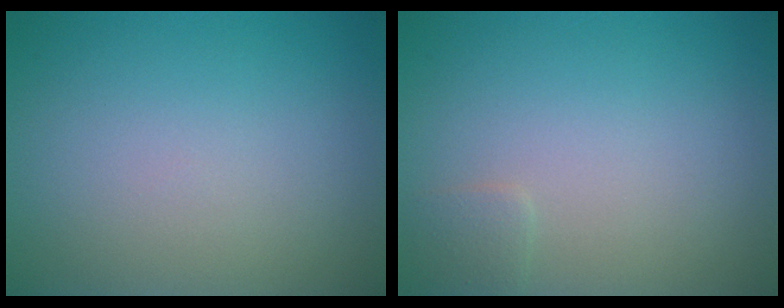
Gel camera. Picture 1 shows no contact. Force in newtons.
{"total": 0.9, "press": 0.9, "slide": 0.1}